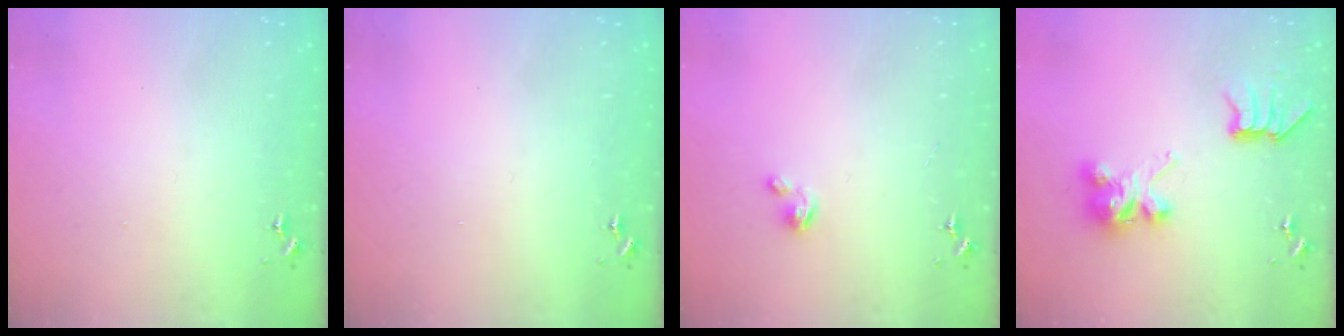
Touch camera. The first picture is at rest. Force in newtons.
{"total": 0.0}
{"total": 3.0, "press": 3.0, "slide": 0.2}
{"total": 8.0, "press": 8.0, "slide": 0.1}